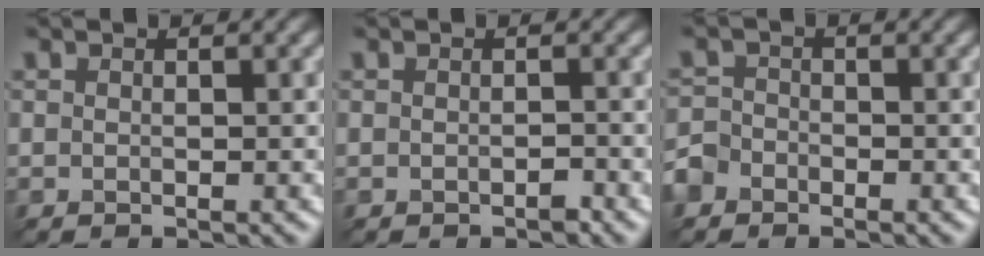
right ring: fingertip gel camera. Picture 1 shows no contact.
{"total": 1.5, "force": [-1.2, -0.6, -0.5], "torque": [-0.003, 0.003, -0.006]}
{"total": 2.3, "force": [-2.2, 0.5, -0.5], "torque": [-0.015, -0.001, -0.031]}